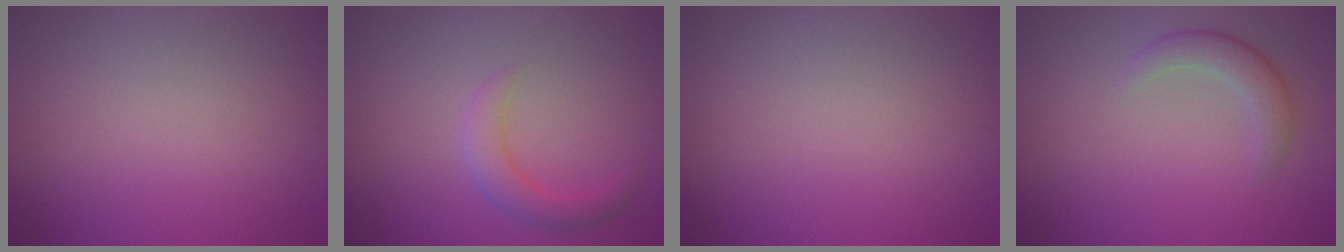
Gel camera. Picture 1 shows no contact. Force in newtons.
{"total": 2.6, "press": 2.6, "slide": 0.1}
{"total": 0.0}
{"total": 2.5, "press": 2.5, "slide": 0.1}